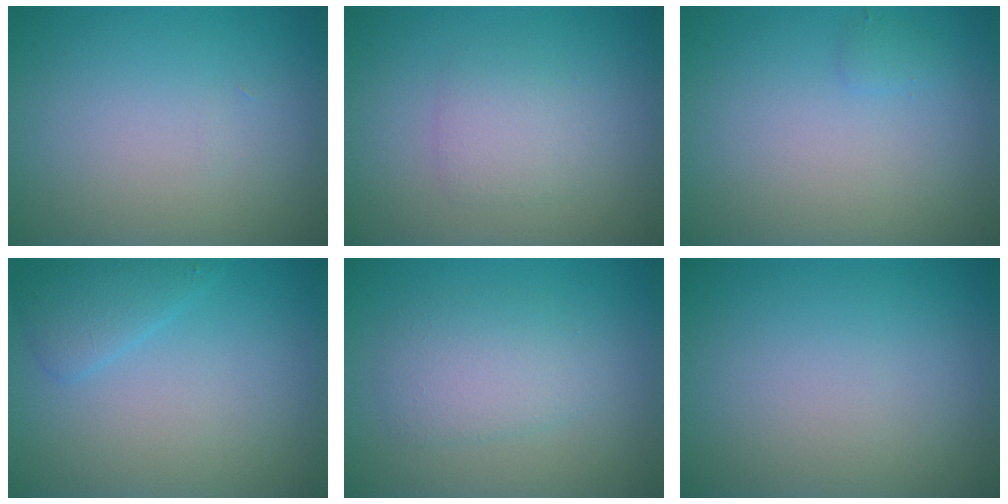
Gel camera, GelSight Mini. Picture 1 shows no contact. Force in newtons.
{"total": 1.9, "press": 1.9, "slide": 0.1}
{"total": 0.7, "press": 0.7, "slide": 0.1}
{"total": 2.1, "press": 2.0, "slide": 0.2}
{"total": 3.0, "press": 3.0, "slide": 0.1}
{"total": 0.0}